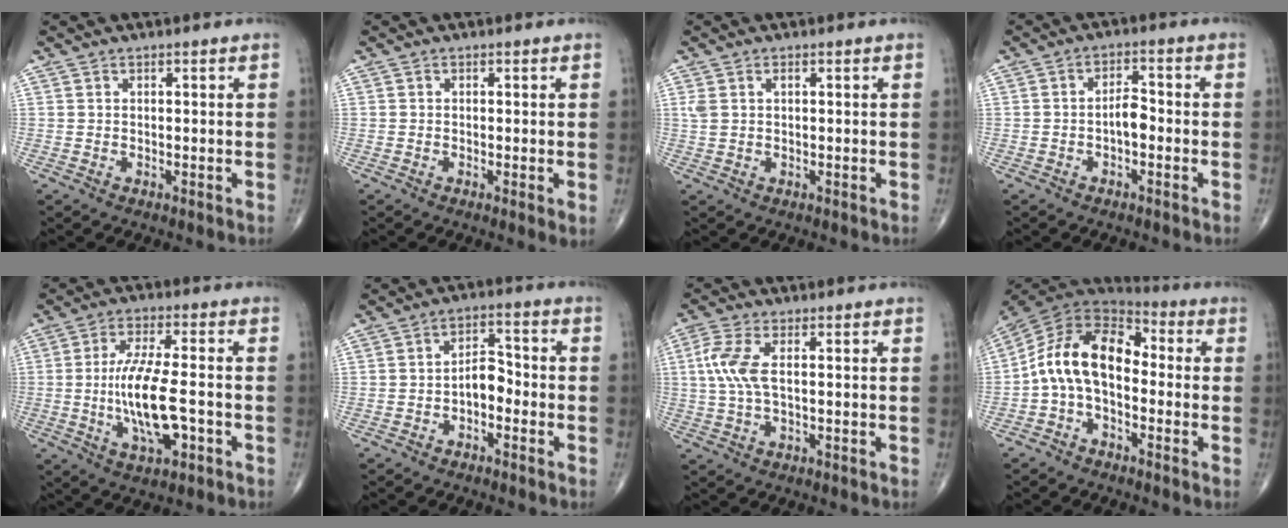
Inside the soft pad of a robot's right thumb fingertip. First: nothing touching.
{"total": 1.8, "force": [-0.3, 0.3, 1.7], "torque": [-0.034, -0.008, -0.008]}
{"total": 2.3, "force": [0.6, 1.3, 1.8], "torque": [-0.053, 0.014, 0.017]}
{"total": 3.6, "force": [-1.1, 1.8, 3.0], "torque": [-0.040, 0.018, -0.023]}
{"total": 12.0, "force": [-2.3, 4.0, 11.1], "torque": [-0.217, 0.007, -0.038]}
{"total": 5.0, "force": [-1.8, 3.0, 3.6], "torque": [-0.043, 0.030, -0.039]}
{"total": 6.7, "force": [0.9, 2.7, 6.0], "torque": [-0.162, 0.012, 0.016]}
{"total": 13.8, "force": [-1.6, 8.6, 10.7], "torque": [-0.179, 0.056, -0.043]}